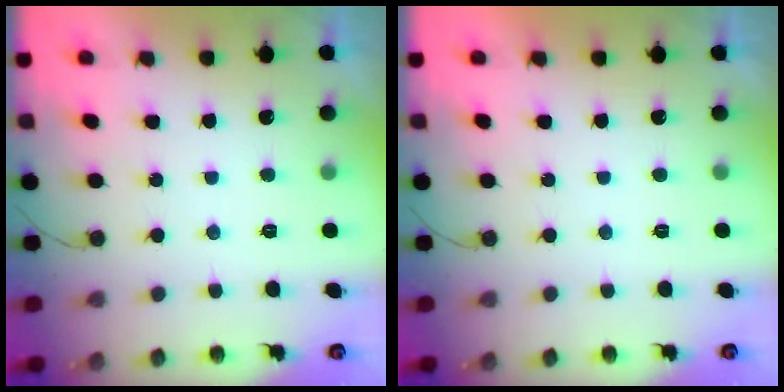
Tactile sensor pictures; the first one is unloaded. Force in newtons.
{"total": 1.7, "press": 1.7, "slide": 0.0}